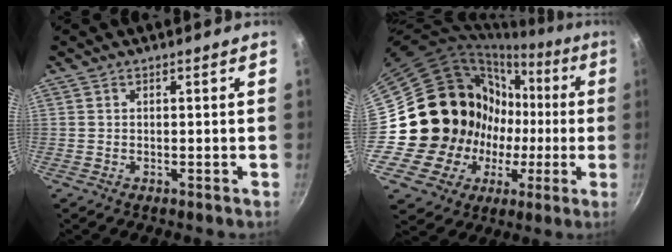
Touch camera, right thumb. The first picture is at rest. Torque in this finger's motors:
{"motor_torque": [2.48, 2.53, 0.58, -0.36, 0.24]}